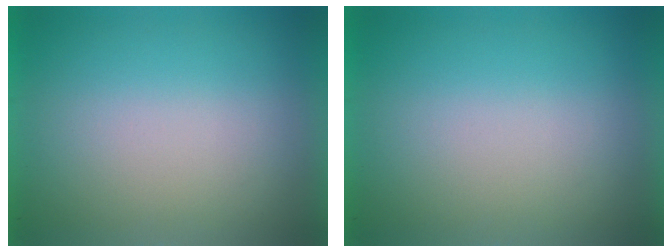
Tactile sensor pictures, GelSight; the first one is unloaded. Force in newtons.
{"total": 0.0}